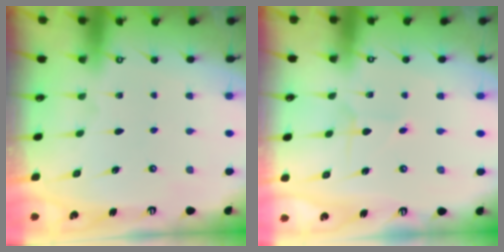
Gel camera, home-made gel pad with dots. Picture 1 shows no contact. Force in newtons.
{"total": 2.9, "press": 2.9, "slide": 0.3}